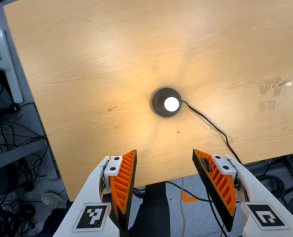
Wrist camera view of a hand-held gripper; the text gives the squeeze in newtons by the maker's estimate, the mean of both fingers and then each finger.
{"total": 0.0}